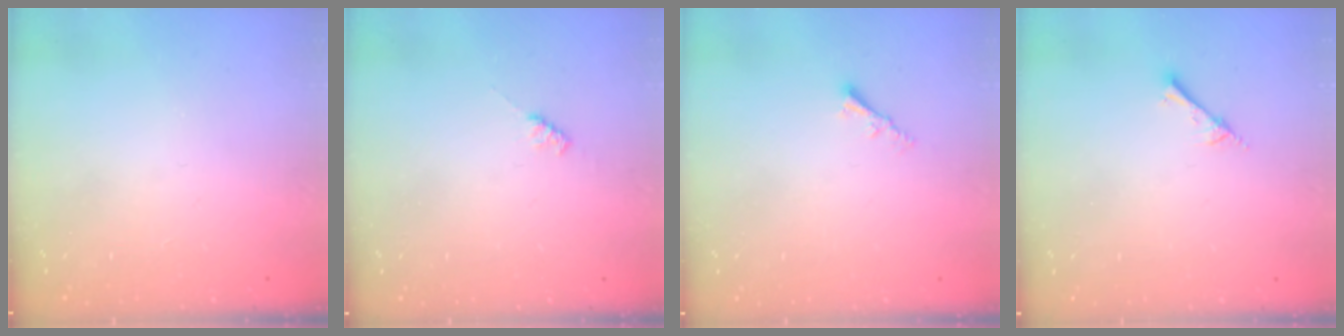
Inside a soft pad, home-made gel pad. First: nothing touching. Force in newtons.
{"total": 2.2, "press": 2.2, "slide": 0.4}
{"total": 2.2, "press": 2.2, "slide": 0.4}
{"total": 2.0, "press": 2.0, "slide": 0.2}